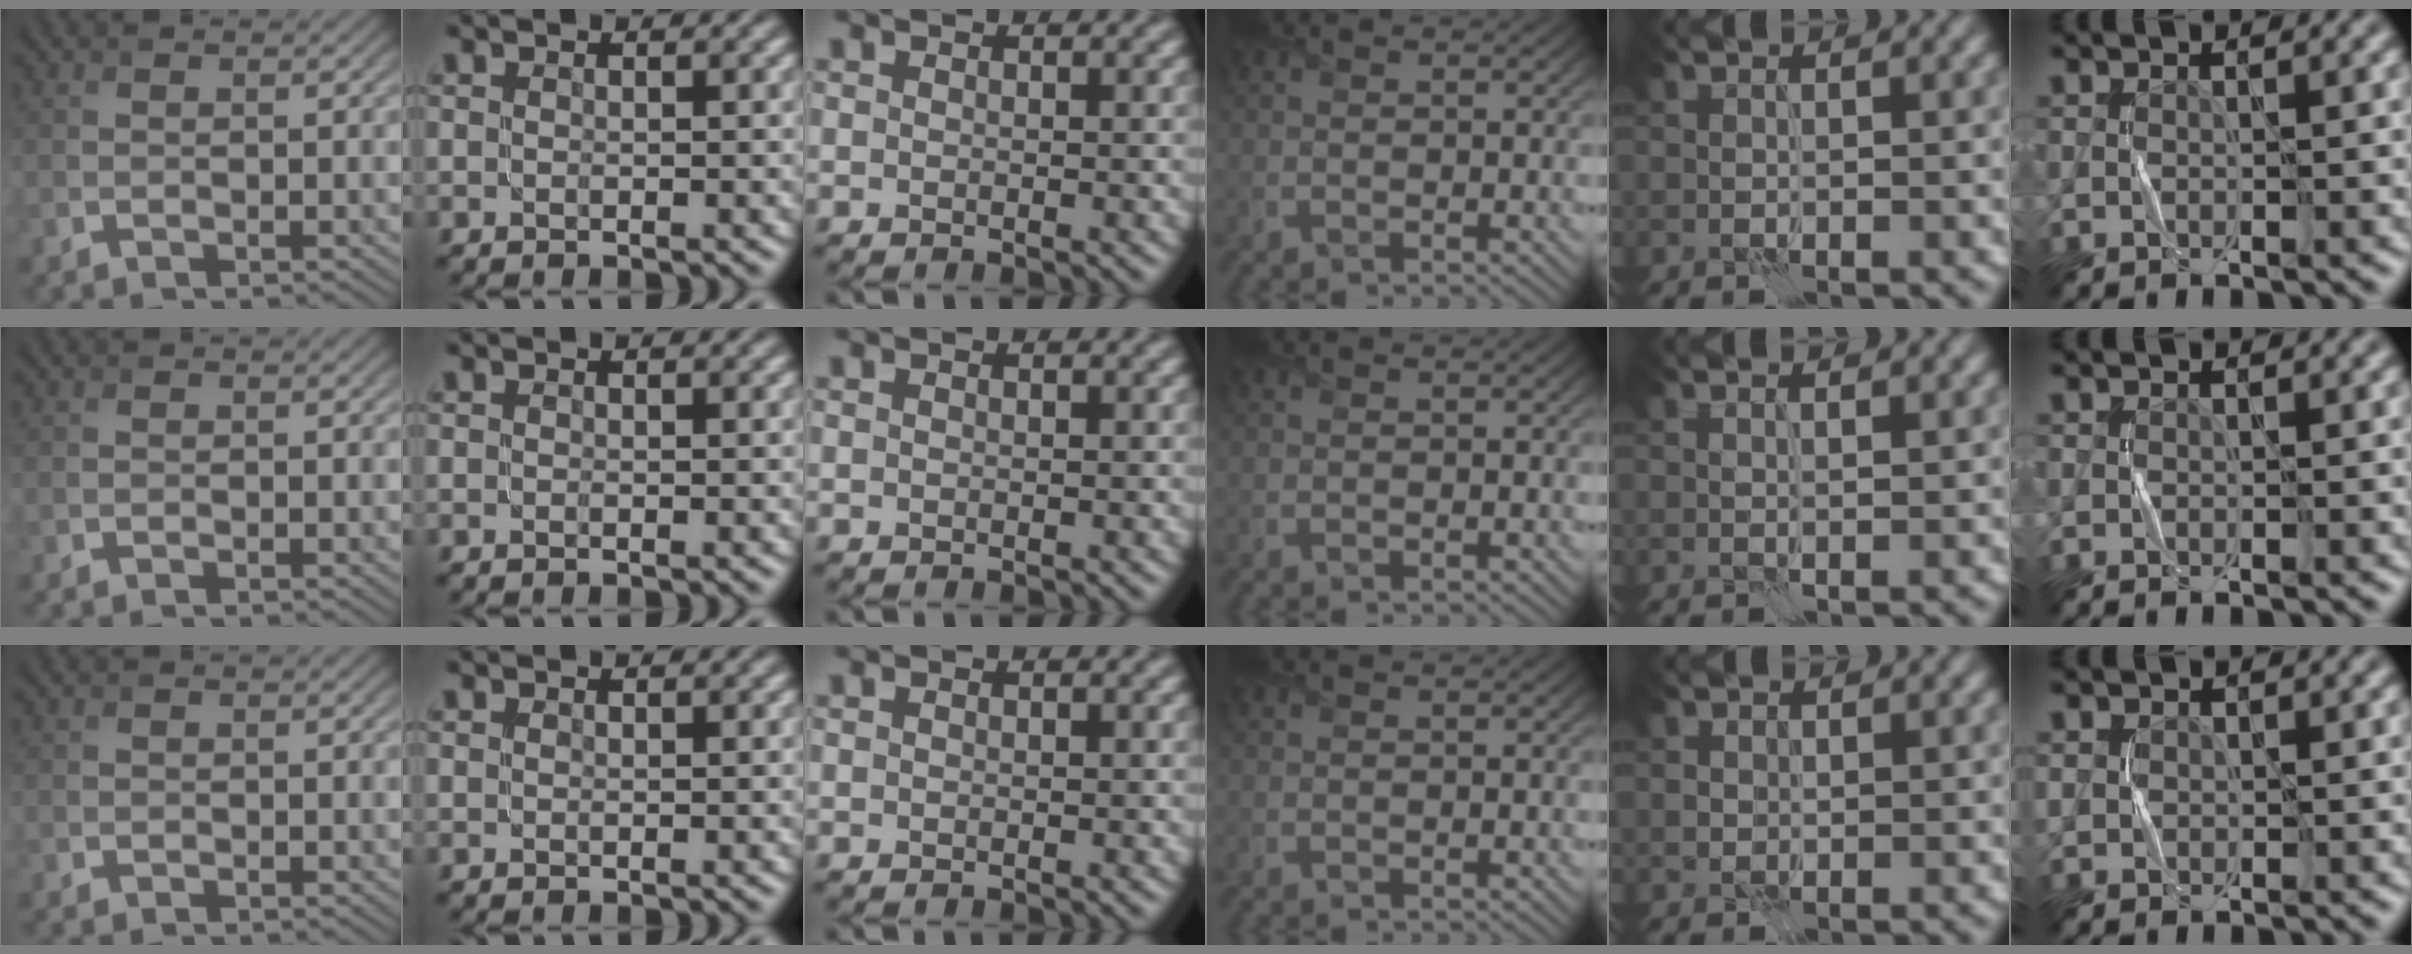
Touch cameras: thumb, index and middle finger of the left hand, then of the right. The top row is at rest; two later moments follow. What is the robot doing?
{"motion": "fold", "object": "shorts"}